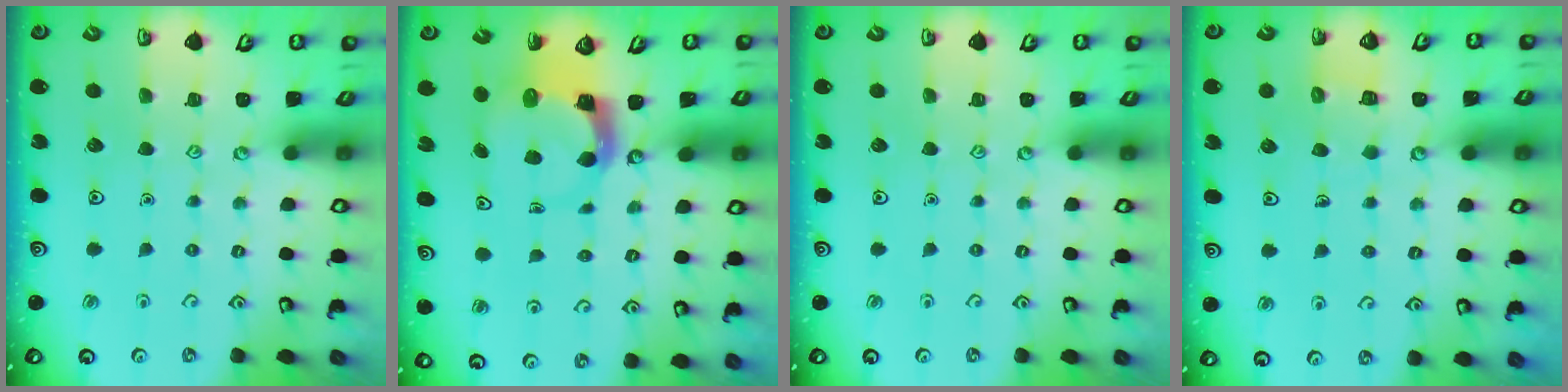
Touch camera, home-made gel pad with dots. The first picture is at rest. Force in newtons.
{"total": 4.0, "press": 3.9, "slide": 0.6}
{"total": 0.0}
{"total": 5.3, "press": 5.3, "slide": 0.4}